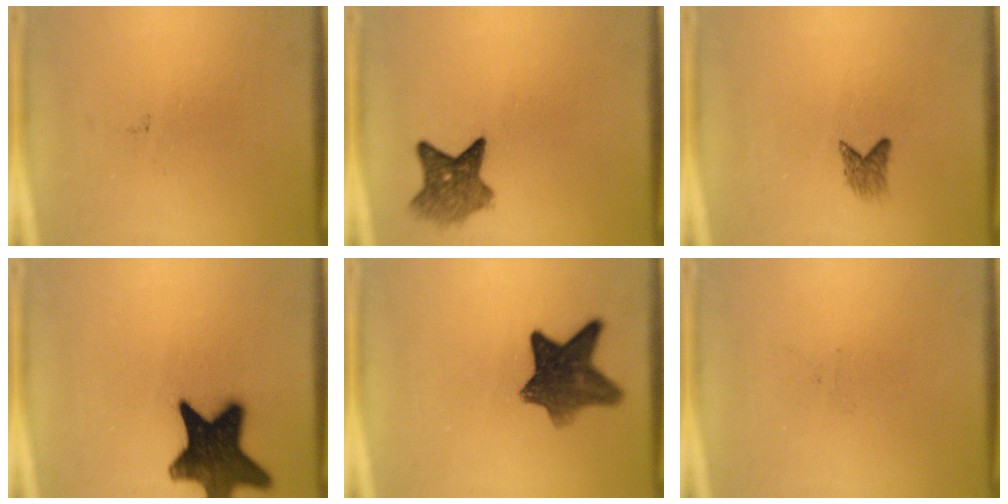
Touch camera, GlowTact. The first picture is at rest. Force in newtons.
{"total": 5.8}
{"total": 1.9}
{"total": 16.3}
{"total": 9.4}
{"total": 0.0}